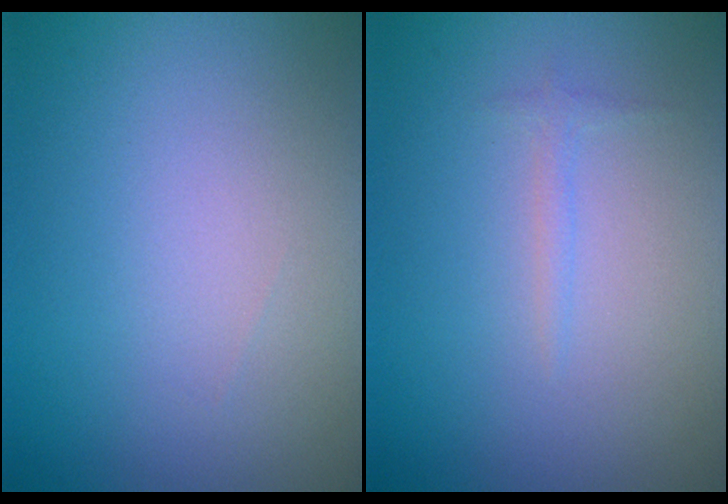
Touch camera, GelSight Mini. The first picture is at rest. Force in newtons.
{"total": 0.7, "press": 0.7, "slide": 0.1}